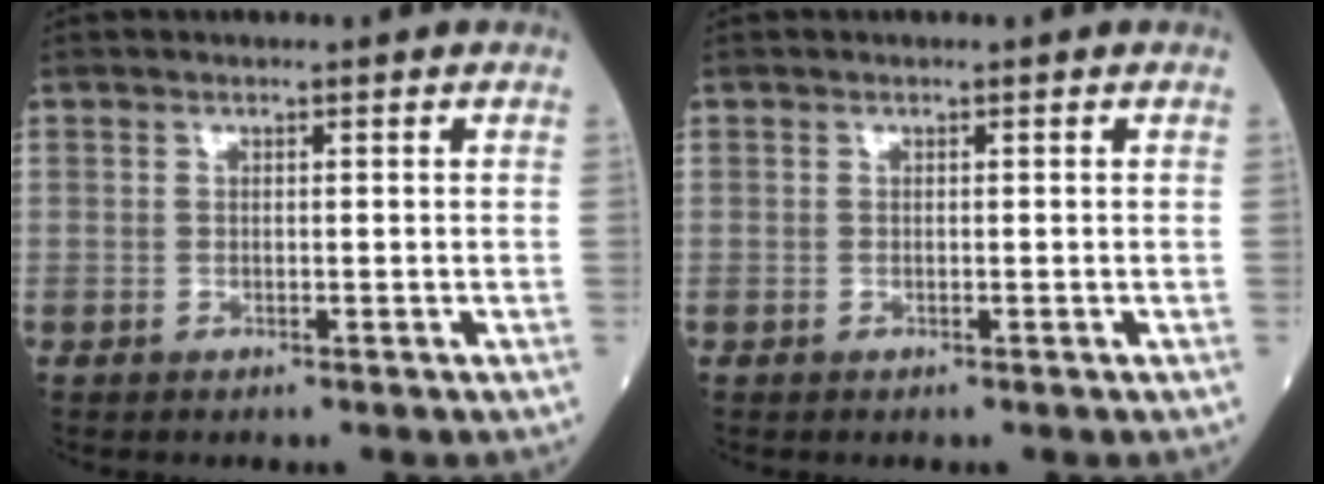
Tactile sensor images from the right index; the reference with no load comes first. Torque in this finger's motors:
{"motor_torque": [0.01, 0.01, 0.00, 0.00]}